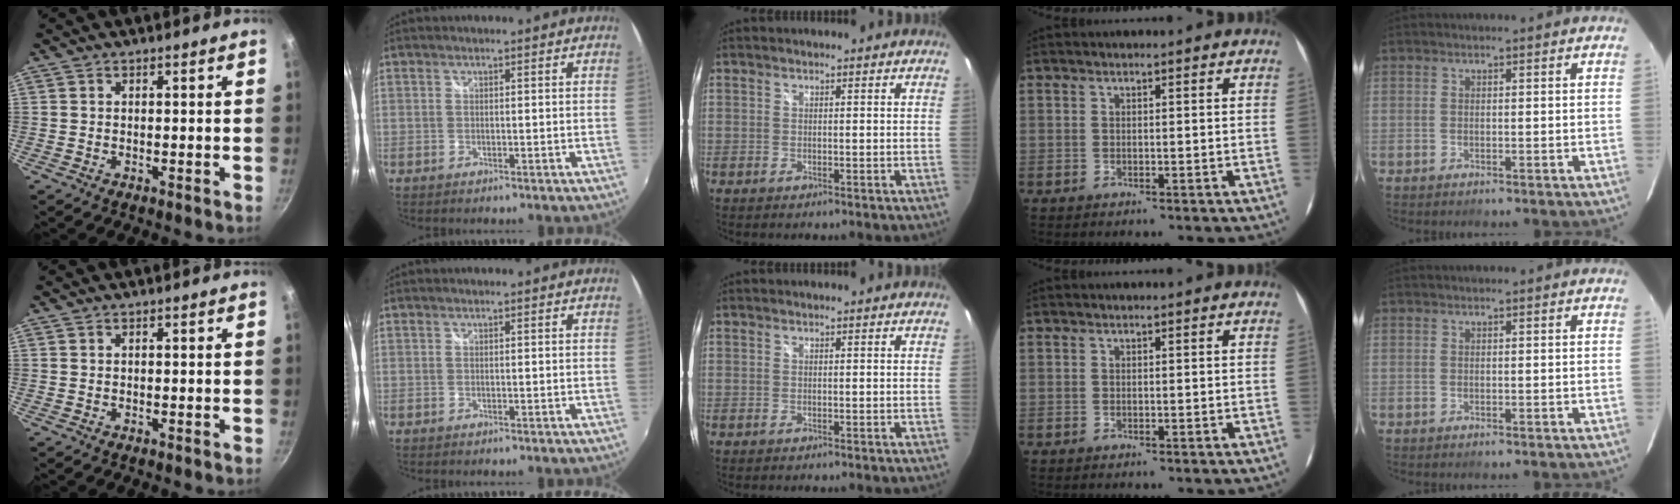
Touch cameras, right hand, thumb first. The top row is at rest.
{}